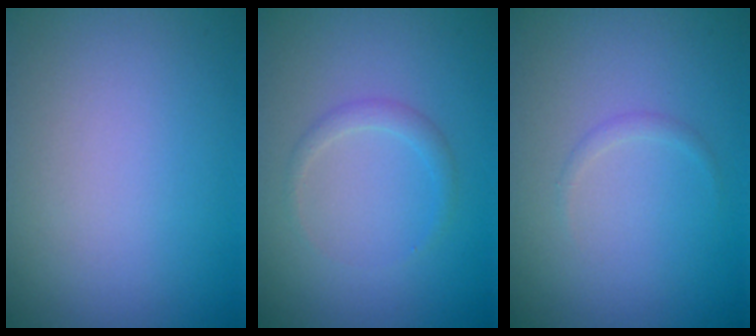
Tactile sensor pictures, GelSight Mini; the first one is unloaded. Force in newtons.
{"total": 1.2, "press": 1.2, "slide": 0.1}
{"total": 0.6, "press": 0.6, "slide": 0.1}